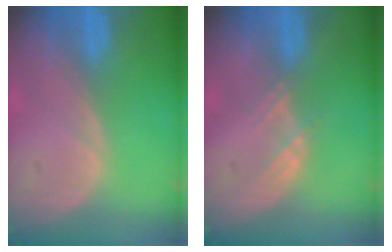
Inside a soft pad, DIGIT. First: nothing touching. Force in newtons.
{"total": 2.3, "press": 2.1, "slide": 0.7}